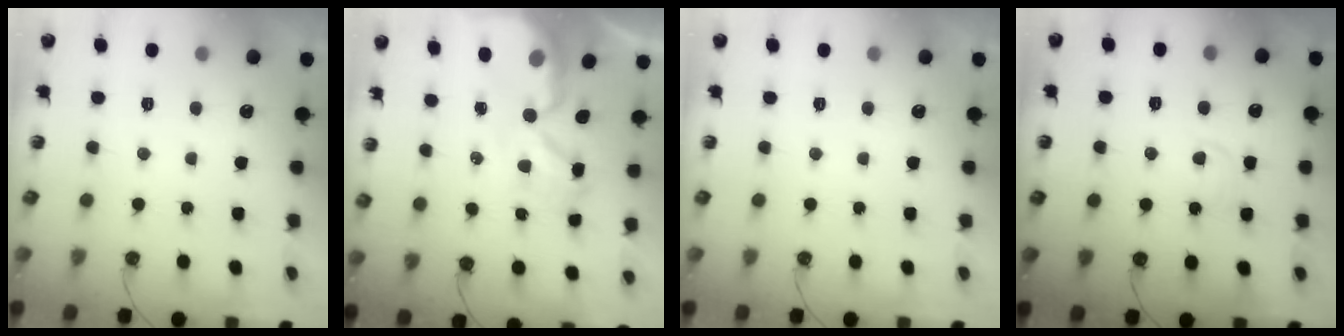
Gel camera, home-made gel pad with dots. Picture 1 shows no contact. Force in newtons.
{"total": 5.3, "press": 5.3, "slide": 0.4}
{"total": 0.0}
{"total": 3.5, "press": 3.5, "slide": 0.5}